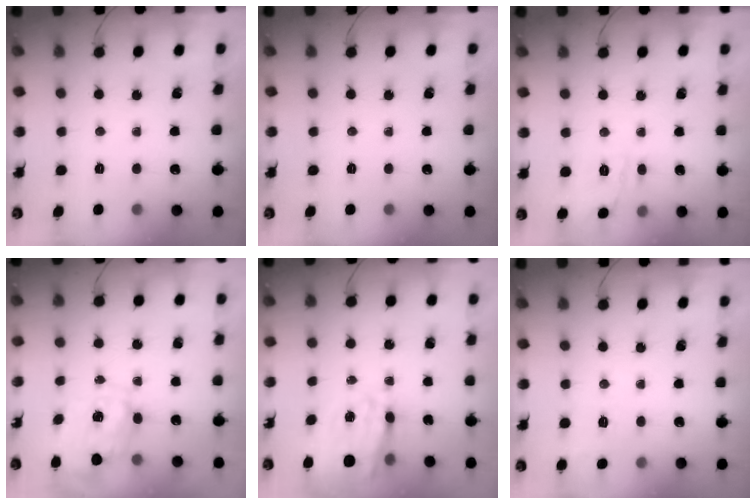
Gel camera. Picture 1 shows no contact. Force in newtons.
{"total": 0.0}
{"total": 9.2, "press": 9.1, "slide": 1.7}
{"total": 2.8, "press": 2.7, "slide": 0.9}
{"total": 17.1, "press": 16.8, "slide": 3.5}
{"total": 7.8, "press": 7.5, "slide": 2.0}